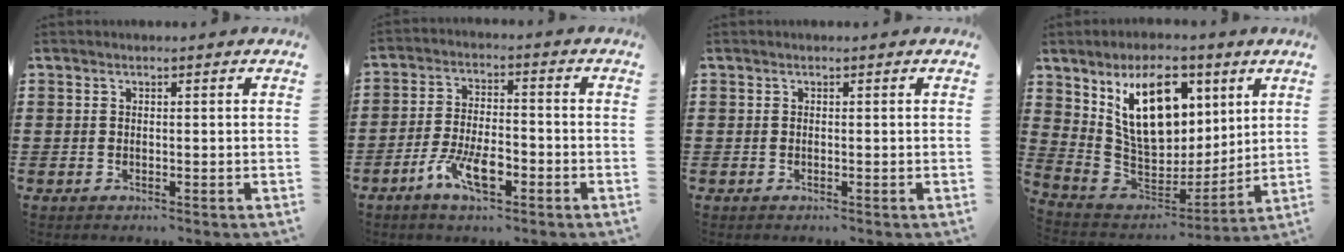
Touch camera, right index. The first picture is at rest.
{"total": 7.1, "force": [-3.9, 2.7, 5.3], "torque": [-0.116, 0.000, -0.074]}
{"total": 0.0}
{"total": 15.1, "force": [6.3, 8.6, 10.7], "torque": [-0.210, -0.014, 0.115]}